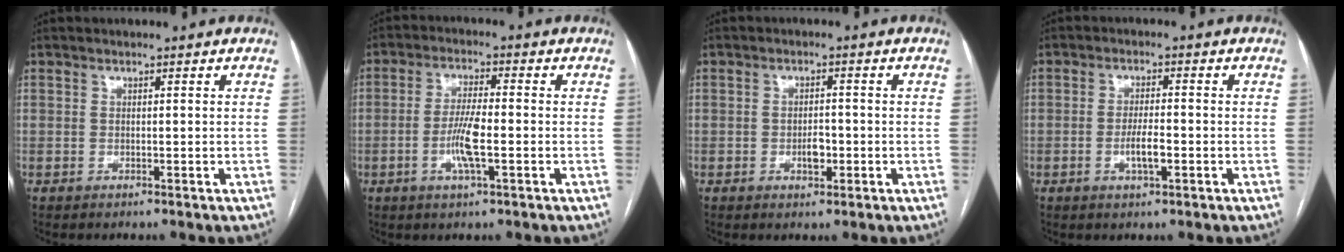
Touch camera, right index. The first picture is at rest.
{"total": 6.3, "force": [-1.8, 0.8, 6.0], "torque": [-0.123, -0.002, -0.034]}
{"total": 2.8, "force": [-0.9, 1.2, 2.3], "torque": [-0.039, 0.003, -0.011]}
{"total": 3.6, "force": [-1.2, 0.7, 3.3], "torque": [-0.063, -0.001, -0.020]}